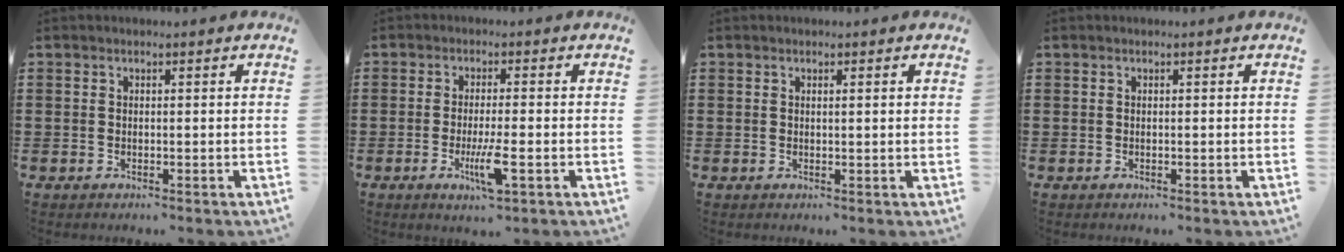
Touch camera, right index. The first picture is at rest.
{"total": 5.5, "force": [-2.0, 0.6, 5.1], "torque": [-0.103, -0.021, -0.037]}
{"total": 0.7, "force": [0.3, -0.2, 0.6], "torque": [-0.010, -0.002, 0.005]}
{"total": 0.0}